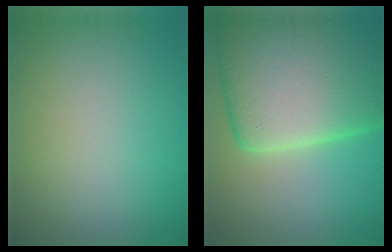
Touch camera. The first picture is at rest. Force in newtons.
{"total": 16.2, "press": 16.1, "slide": 1.5}